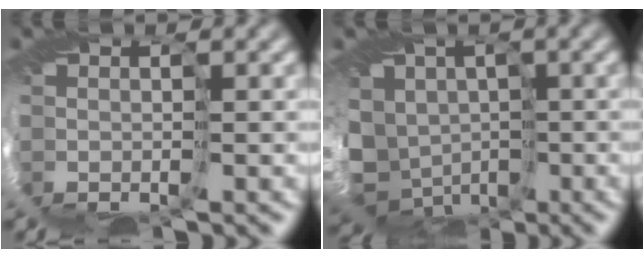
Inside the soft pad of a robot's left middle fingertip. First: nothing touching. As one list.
[{"total": 10.1, "force": [-3.2, 8.2, 5.0], "torque": [-0.128, -0.011, -0.041]}]